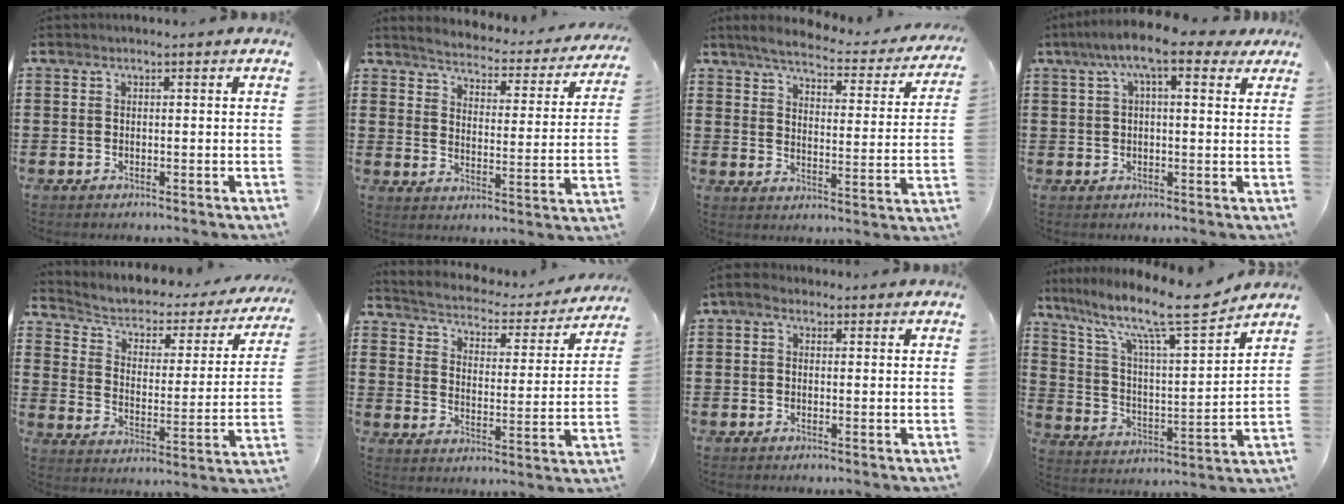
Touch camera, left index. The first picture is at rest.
{"total": 2.8, "force": [2.7, 0.1, 0.6], "torque": [-0.033, -0.028, 0.037]}
{"total": 4.3, "force": [3.9, 0.5, 1.9], "torque": [-0.059, -0.025, 0.060]}
{"total": 9.3, "force": [5.4, 2.3, 7.2], "torque": [-0.133, 0.000, 0.093]}
{"total": 2.7, "force": [1.6, 1.8, 1.2], "torque": [-0.038, -0.018, 0.016]}
{"total": 2.7, "force": [2.6, 0.4, 0.5], "torque": [-0.031, -0.027, 0.035]}
{"total": 1.4, "force": [-0.3, 1.0, 1.0], "torque": [-0.028, 0.002, -0.008]}
{"total": 12.2, "force": [9.5, 1.8, 7.4], "torque": [-0.162, -0.059, 0.154]}